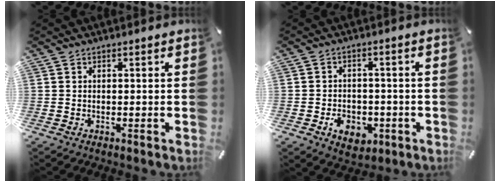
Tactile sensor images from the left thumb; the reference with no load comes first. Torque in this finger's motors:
{"motor_torque": [-0.14, 0.23, 0.26, 0.25, 0.03]}